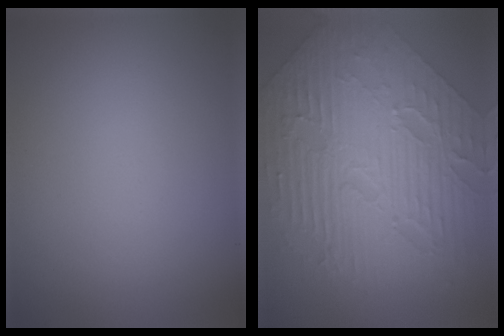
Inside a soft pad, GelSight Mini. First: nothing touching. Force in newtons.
{"total": 10.5, "press": 7.2, "slide": 7.7}